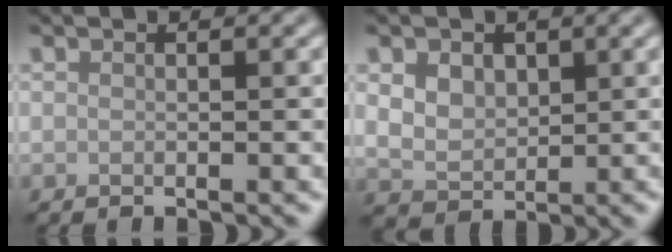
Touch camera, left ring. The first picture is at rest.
{"total": 3.6, "force": [1.3, 2.6, 2.0], "torque": [-0.044, 0.005, 0.022]}